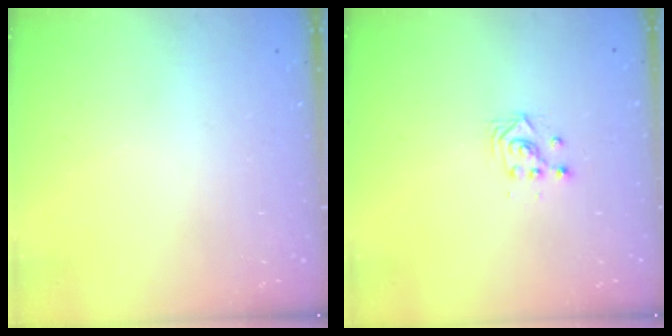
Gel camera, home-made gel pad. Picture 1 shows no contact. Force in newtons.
{"total": 3.0, "press": 3.0, "slide": 0.1}